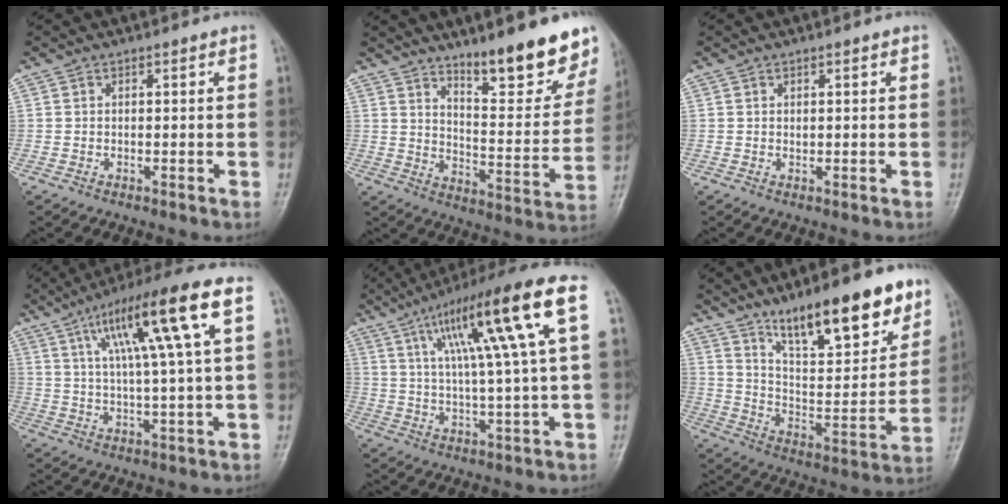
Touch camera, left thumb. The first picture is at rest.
{"total": 17.3, "force": [12.5, 4.3, 11.2], "torque": [-0.109, -0.090, 0.190]}
{"total": 0.7, "force": [0.4, 0.3, 0.6], "torque": [-0.008, -0.002, 0.007]}
{"total": 16.2, "force": [5.9, 1.2, 15.0], "torque": [-0.257, 0.007, 0.095]}
{"total": 19.0, "force": [6.6, 1.8, 17.7], "torque": [-0.286, 0.011, 0.103]}
{"total": 20.8, "force": [14.1, 6.1, 14.0], "torque": [-0.174, -0.068, 0.235]}